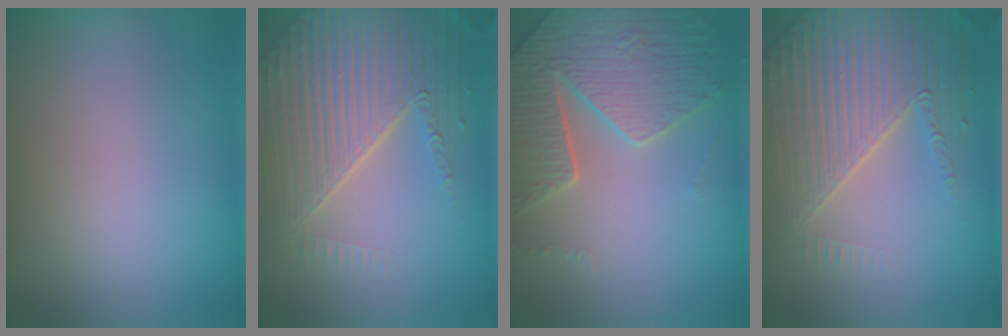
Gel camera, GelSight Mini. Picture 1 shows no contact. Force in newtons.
{"total": 7.7, "press": 5.8, "slide": 5.2}
{"total": 6.3, "press": 5.2, "slide": 3.6}
{"total": 7.0, "press": 5.4, "slide": 4.4}